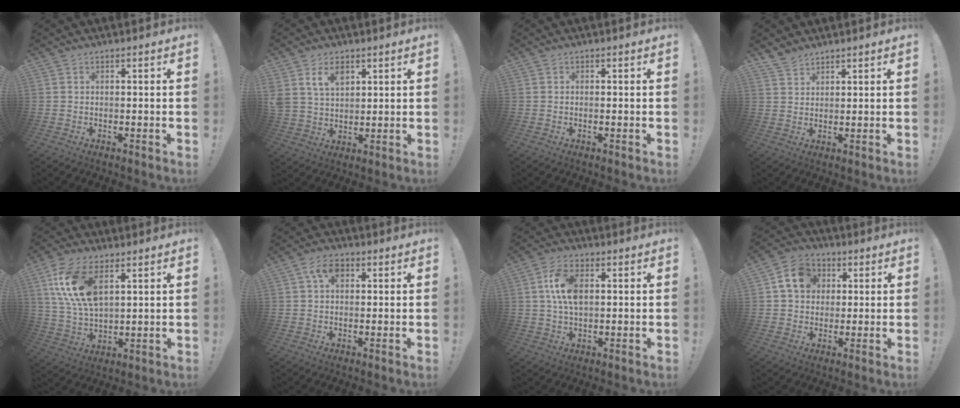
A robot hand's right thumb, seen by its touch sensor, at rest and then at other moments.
{"total": 8.4, "force": [4.5, 5.6, 4.3], "torque": [-0.078, -0.013, 0.088]}
{"total": 0.6, "force": [-0.4, 0.1, 0.5], "torque": [-0.008, 0.000, -0.008]}
{"total": 3.5, "force": [3.1, 1.4, 0.7], "torque": [-0.011, -0.020, 0.060]}
{"total": 14.4, "force": [5.9, 7.7, 10.6], "torque": [-0.220, -0.016, 0.109]}
{"total": 6.0, "force": [1.7, 3.9, 4.3], "torque": [-0.078, 0.010, 0.032]}
{"total": 9.8, "force": [1.5, 5.6, 7.9], "torque": [-0.153, 0.002, 0.025]}
{"total": 11.1, "force": [3.2, 9.2, 5.4], "torque": [-0.079, 0.007, 0.066]}